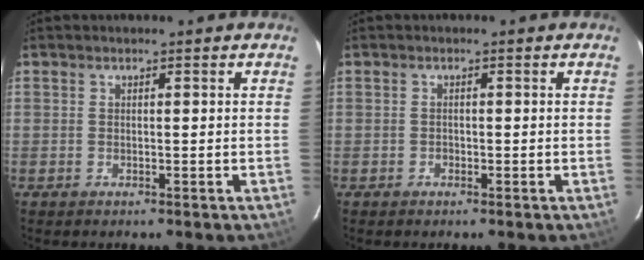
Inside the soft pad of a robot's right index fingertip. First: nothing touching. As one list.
[{"total": 0.6, "force": [-0.4, 0.4, 0.0], "torque": [0.001, -0.001, -0.006]}]